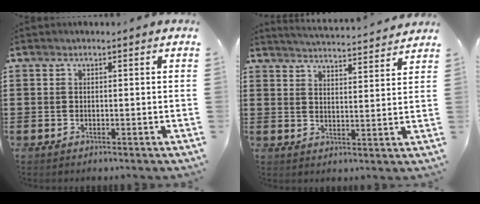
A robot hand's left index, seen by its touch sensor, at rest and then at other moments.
{"total": 4.0, "force": [3.8, -0.9, 0.3], "torque": [-0.022, -0.032, 0.064]}